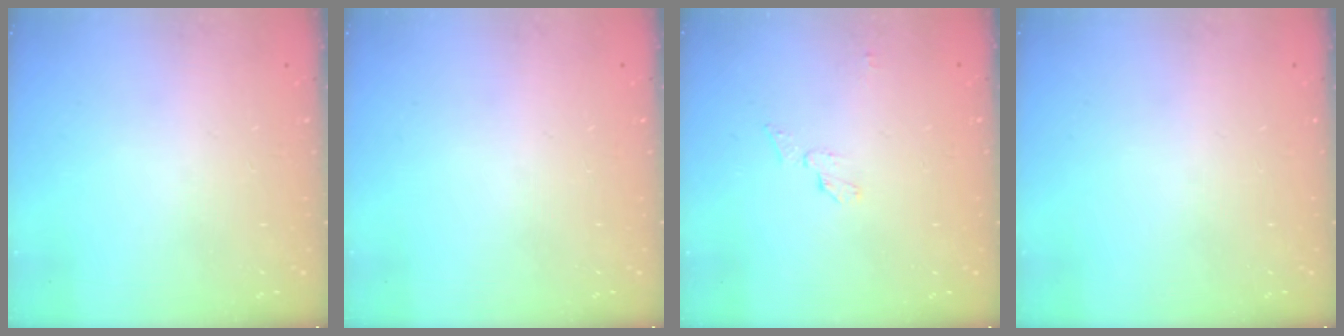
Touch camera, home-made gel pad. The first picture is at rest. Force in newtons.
{"total": 0.0}
{"total": 3.7, "press": 3.7, "slide": 0.3}
{"total": 0.0}